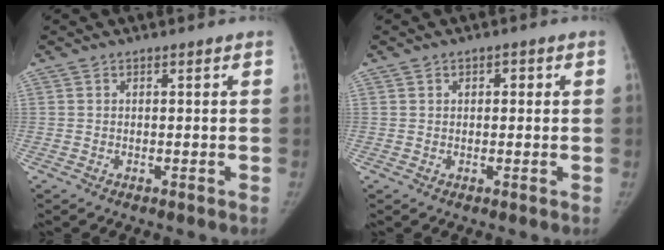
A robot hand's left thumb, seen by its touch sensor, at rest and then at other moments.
{"total": 1.5, "force": [0.4, 1.2, 0.9], "torque": [-0.005, 0.002, 0.003]}